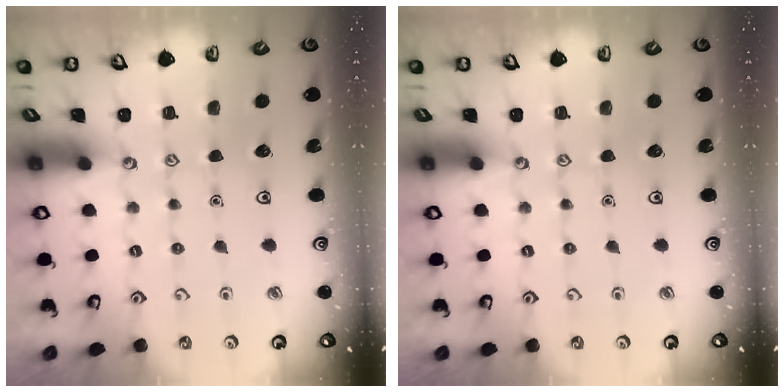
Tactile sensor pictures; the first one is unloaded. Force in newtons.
{"total": 0.0}